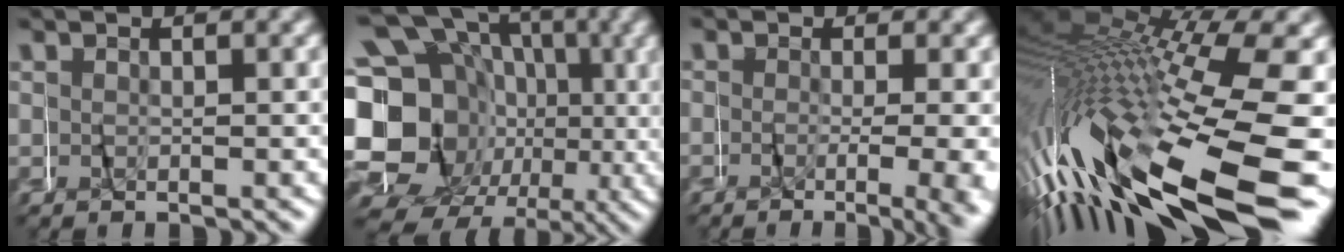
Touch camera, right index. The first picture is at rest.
{"total": 17.3, "force": [0.1, 14.9, 8.8], "torque": [-0.159, -0.033, -0.003]}
{"total": 4.6, "force": [-1.6, 1.1, 4.2], "torque": [-0.034, -0.013, -0.022]}
{"total": 18.2, "force": [-3.8, 7.7, 16.0], "torque": [-0.280, -0.008, -0.043]}